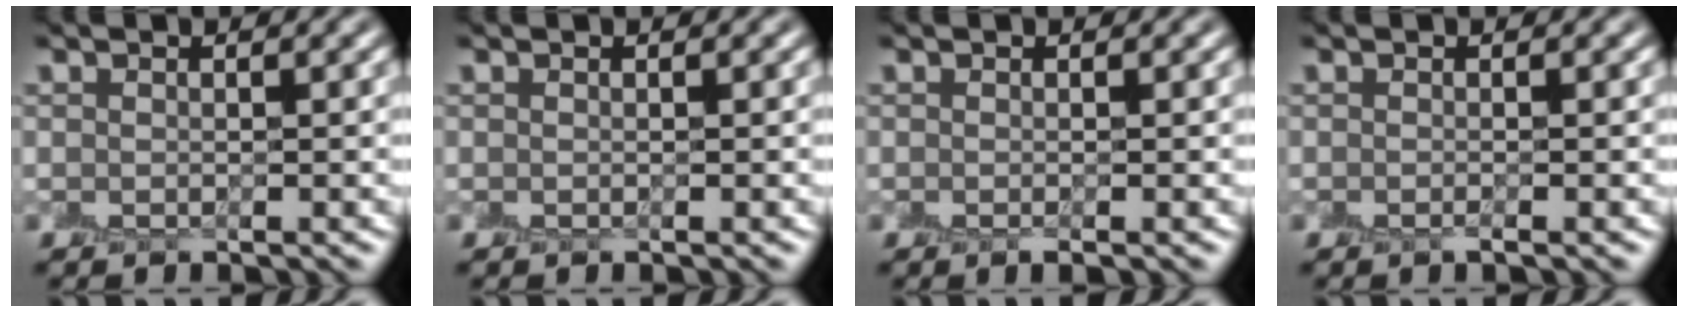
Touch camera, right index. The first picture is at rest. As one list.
[{"total": 0.0}, {"total": 0.8, "force": [-0.2, 0.1, 0.8], "torque": [-0.009, -0.001, -0.002]}, {"total": 0.6, "force": [-0.3, 0.1, 0.5], "torque": [-0.005, 0.000, -0.008]}]